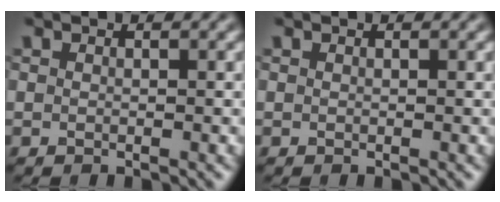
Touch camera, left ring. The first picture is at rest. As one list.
[{"total": 0.0}]